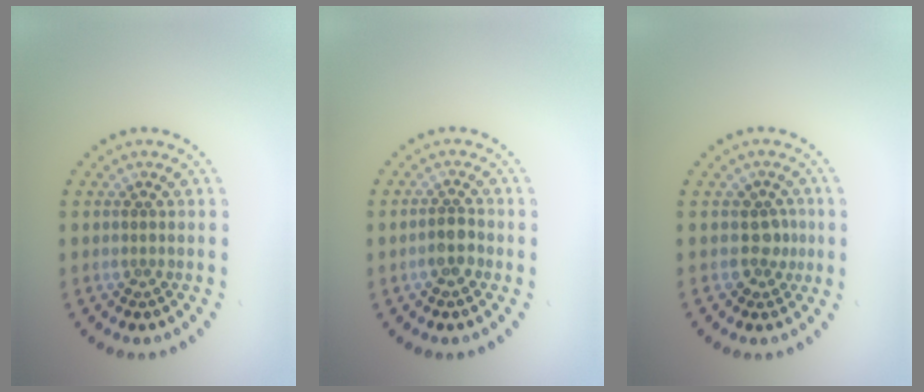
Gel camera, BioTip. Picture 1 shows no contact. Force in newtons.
{"total": 1.9, "press": 1.8, "slide": 0.7}
{"total": 1.9, "press": 1.4, "slide": 1.3}